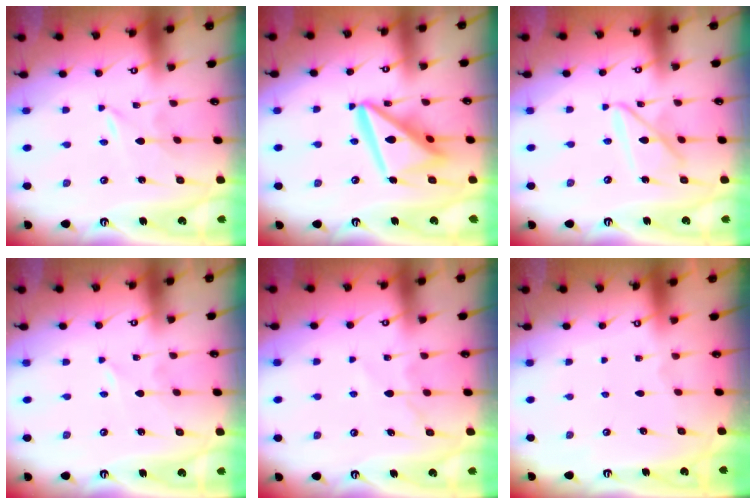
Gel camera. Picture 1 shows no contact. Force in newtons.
{"total": 16.6, "press": 16.5, "slide": 1.7}
{"total": 10.4, "press": 10.4, "slide": 1.0}
{"total": 0.0}
{"total": 6.0, "press": 6.0, "slide": 0.5}
{"total": 0.0}